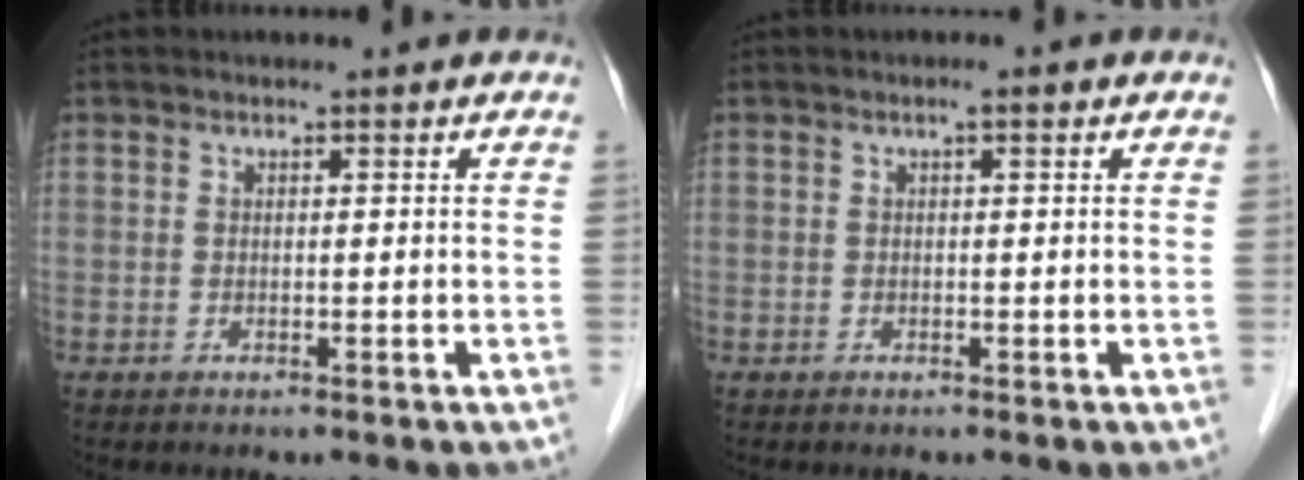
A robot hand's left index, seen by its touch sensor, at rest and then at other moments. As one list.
[{"total": 0.8, "force": [0.3, 0.2, 0.7], "torque": [-0.013, 0.005, 0.002]}]